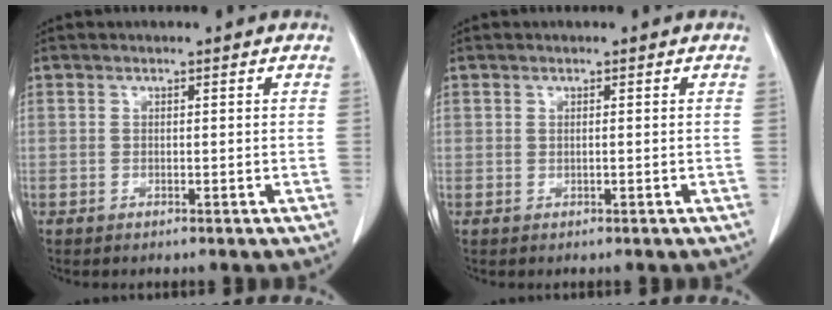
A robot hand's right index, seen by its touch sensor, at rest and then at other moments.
{"total": 0.0}